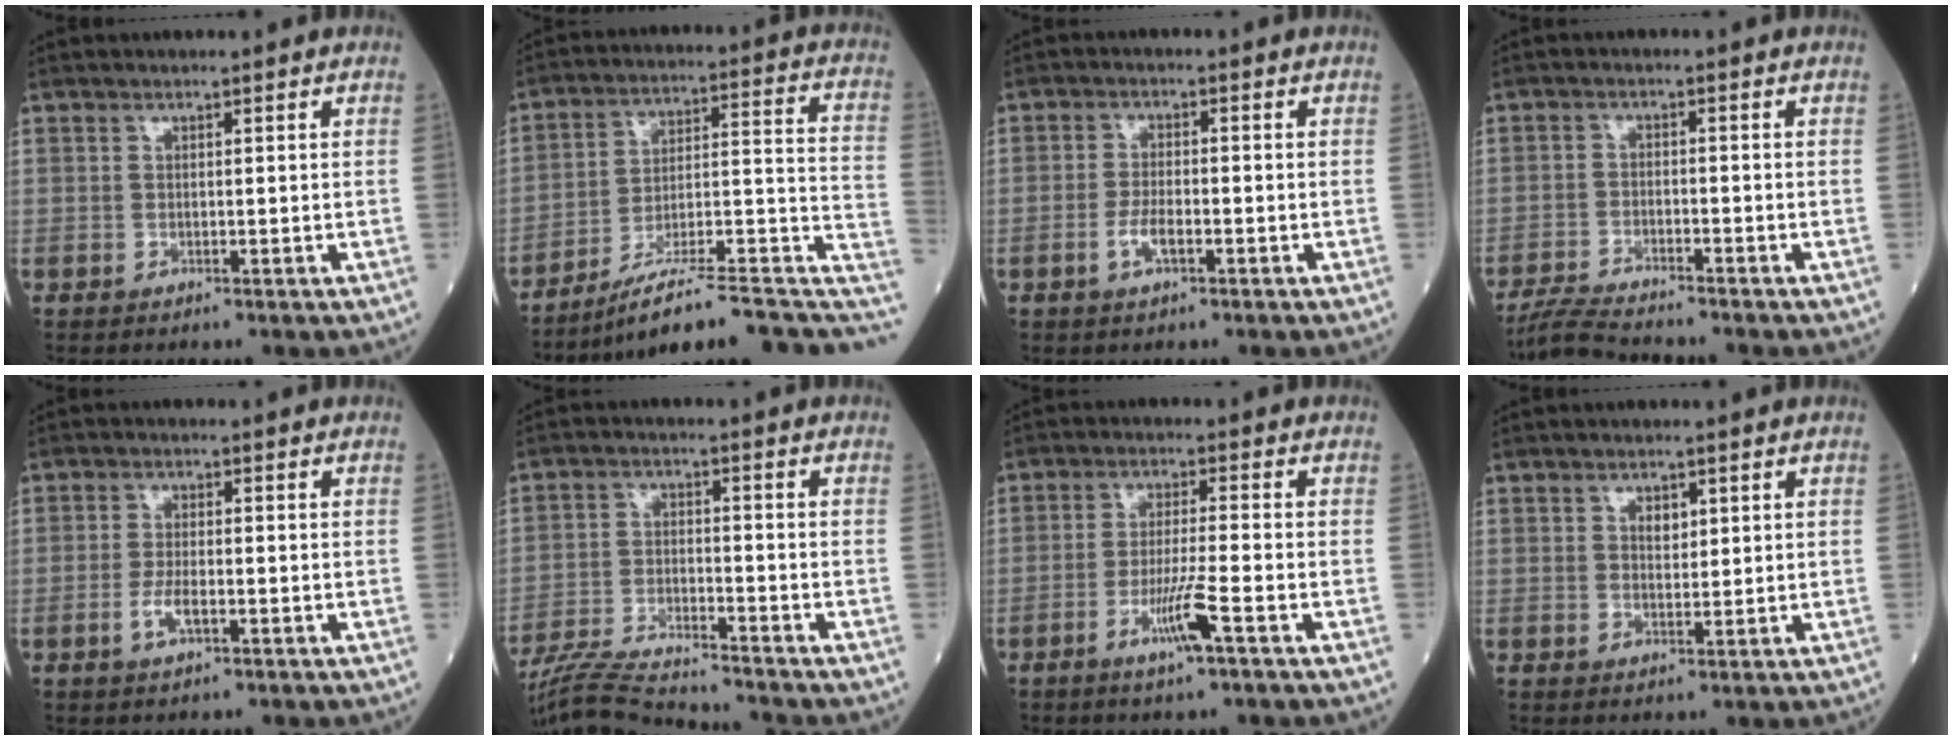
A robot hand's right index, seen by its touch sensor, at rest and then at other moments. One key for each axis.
{"total": 17.1, "fx": -12.2, "fy": 2.2, "fz": 11.7, "tx": -0.132, "ty": 0.053, "tz": -0.186}
{"total": 3.3, "fx": -1.3, "fy": 1.0, "fz": 2.8, "tx": -0.058, "ty": 0.002, "tz": -0.025}
{"total": 6.2, "fx": -5.9, "fy": -0.1, "fz": 2.1, "tx": -0.037, "ty": -0.022, "tz": -0.106}
{"total": 3.2, "fx": -1.2, "fy": 0.9, "fz": 2.8, "tx": -0.059, "ty": 0.000, "tz": -0.021}
{"total": 13.5, "fx": -12.7, "fy": 0.2, "fz": 4.5, "tx": -0.079, "ty": -0.011, "tz": -0.212}
{"total": 5.8, "fx": -2.8, "fy": -0.5, "fz": 5.1, "tx": -0.097, "ty": -0.011, "tz": -0.054}
{"total": 2.0, "fx": 0.9, "fy": 1.2, "fz": 1.3, "tx": -0.018, "ty": -0.001, "tz": 0.014}